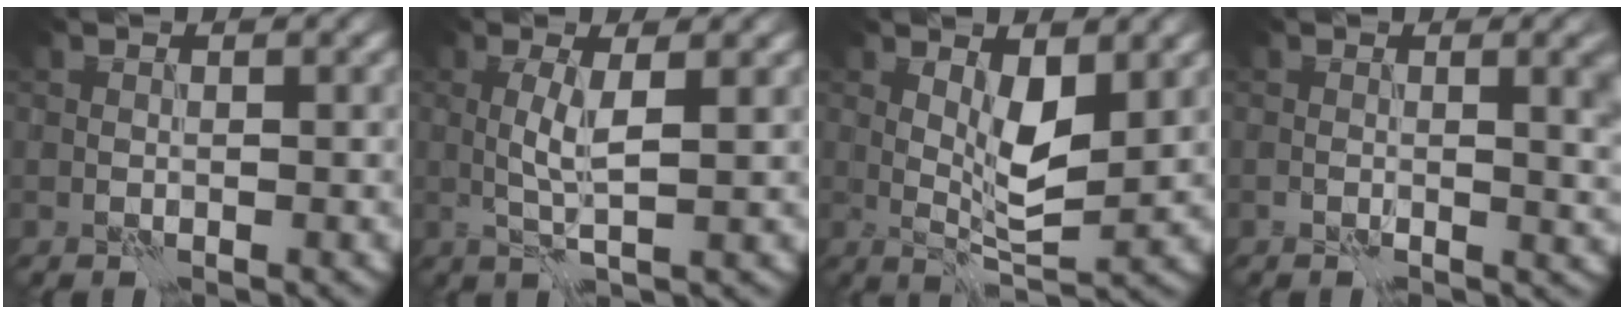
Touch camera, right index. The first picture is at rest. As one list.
[{"total": 2.4, "force": [0.5, -0.1, 2.4], "torque": [-0.053, 0.001, 0.010]}, {"total": 3.5, "force": [1.3, 0.9, 3.1], "torque": [-0.061, -0.009, 0.029]}, {"total": 3.4, "force": [0.2, 1.0, 3.2], "torque": [-0.043, -0.005, 0.000]}]